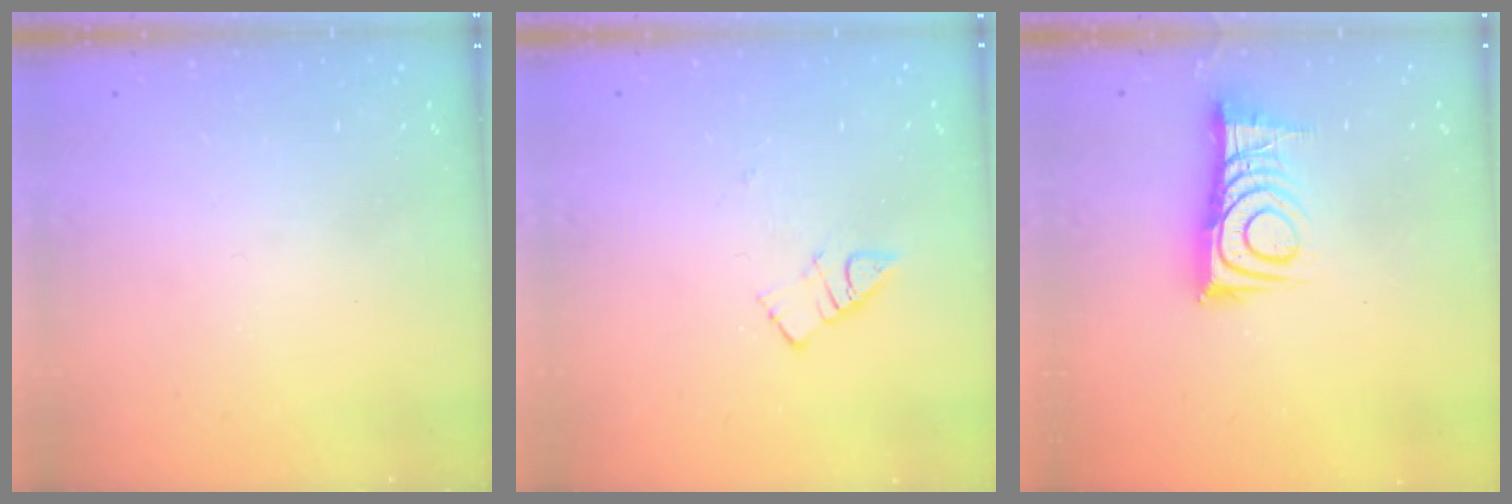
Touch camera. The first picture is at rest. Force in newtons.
{"total": 4.8, "press": 4.7, "slide": 0.8}
{"total": 12.2, "press": 12.1, "slide": 0.9}